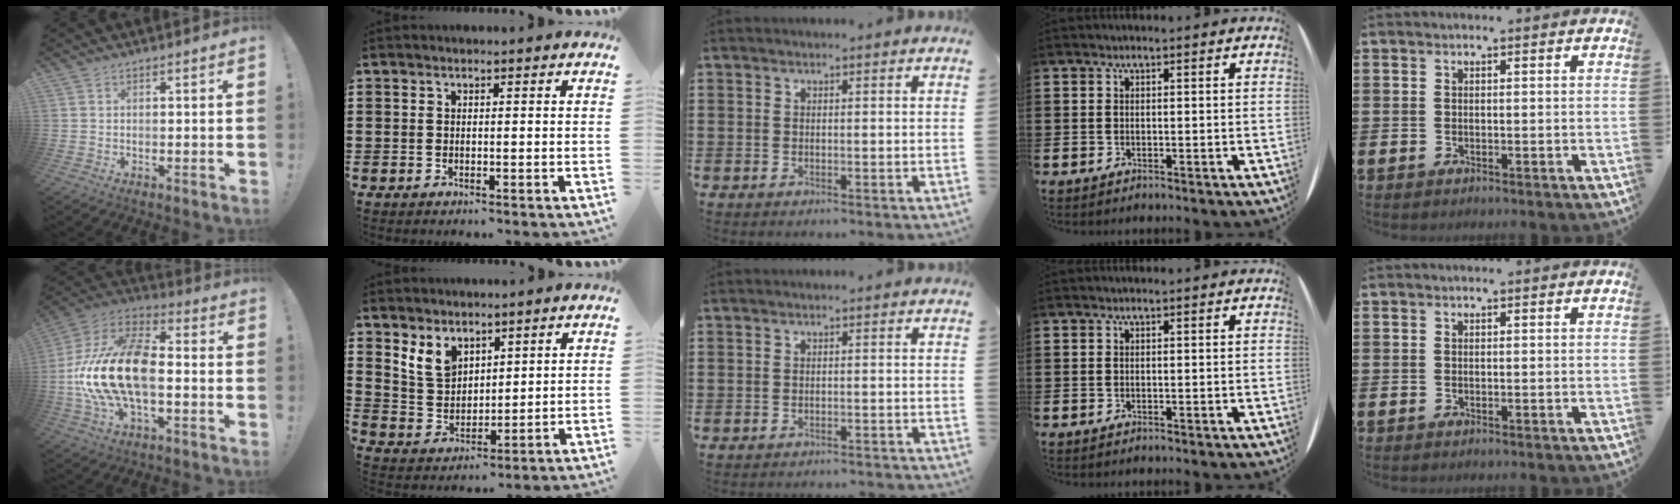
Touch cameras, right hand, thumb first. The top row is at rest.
{"thumb": {"total": 21.6, "force": [-2.5, 11.5, 18.1], "torque": [-0.353, 0.026, -0.034]}, "index": {"total": 5.7, "force": [3.9, 3.6, 2.1], "torque": [-0.062, 0.003, 0.076]}, "middle": {"total": 1.2, "force": [-1.2, -0.2, 0.1], "torque": [-0.006, 0.000, -0.023]}}